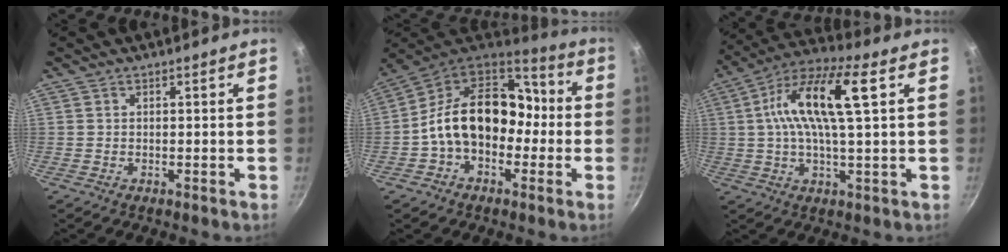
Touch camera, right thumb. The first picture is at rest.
{"total": 18.9, "force": [-2.3, 12.8, 13.6], "torque": [-0.195, 0.056, -0.046]}
{"total": 15.5, "force": [3.7, 4.4, 14.4], "torque": [-0.286, 0.024, 0.060]}